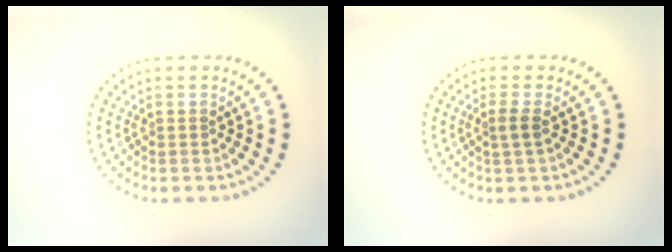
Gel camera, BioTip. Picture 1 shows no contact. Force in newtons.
{"total": 1.2, "press": 1.0, "slide": 0.8}